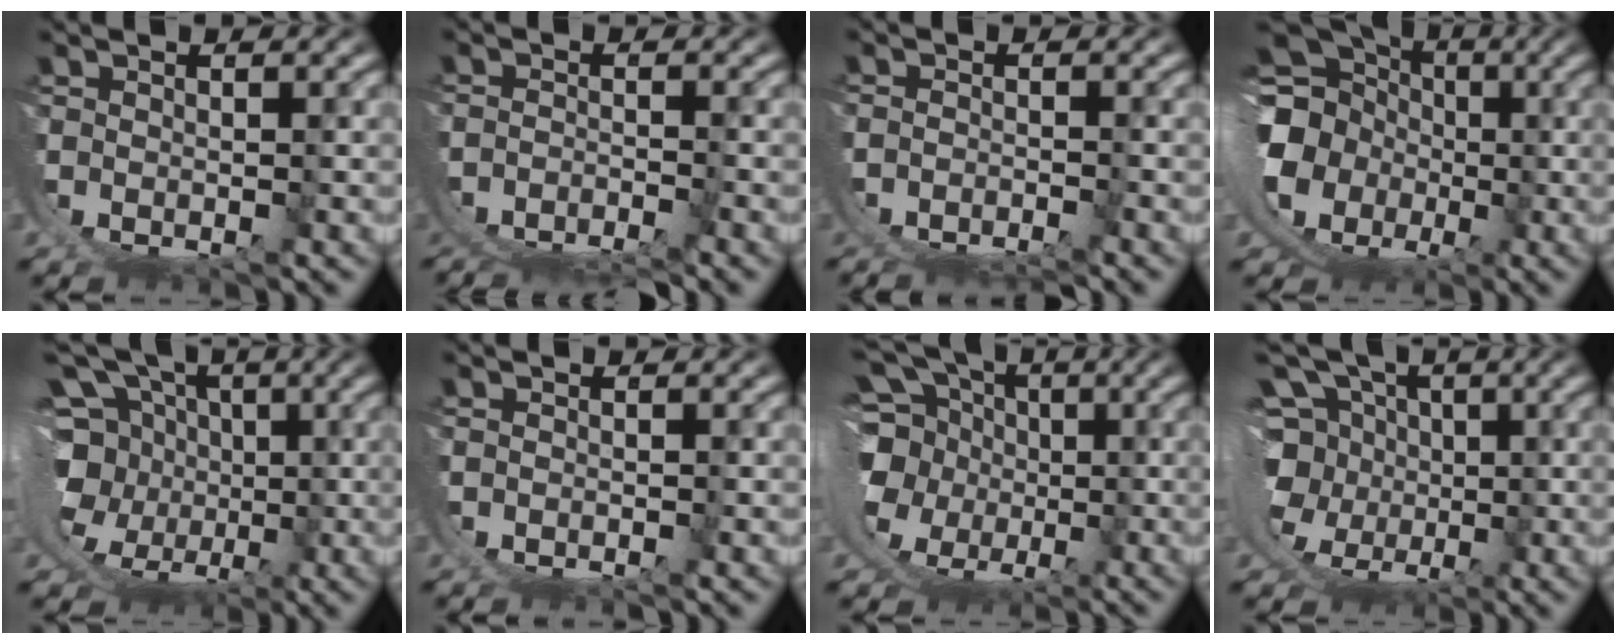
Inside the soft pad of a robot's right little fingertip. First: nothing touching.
{"total": 7.3, "force": [-5.5, 3.7, 3.2], "torque": [-0.061, -0.031, -0.079]}
{"total": 6.1, "force": [-4.8, 3.2, 2.1], "torque": [-0.048, -0.025, -0.071]}
{"total": 15.2, "force": [0.3, 13.2, 7.5], "torque": [-0.173, -0.036, -0.002]}
{"total": 12.4, "force": [1.1, 9.2, 8.2], "torque": [-0.142, -0.035, 0.021]}
{"total": 1.6, "force": [-1.6, -0.1, 0.3], "torque": [-0.002, -0.004, -0.022]}
{"total": 13.9, "force": [1.0, 12.0, 7.0], "torque": [-0.145, -0.037, 0.006]}
{"total": 11.1, "force": [1.2, 8.6, 6.9], "torque": [-0.121, -0.034, 0.022]}